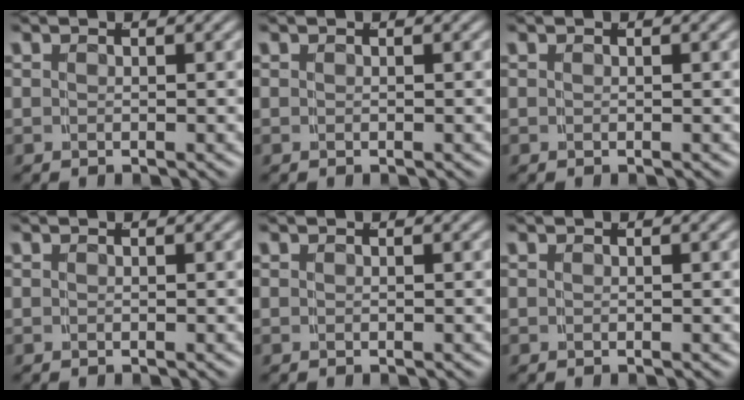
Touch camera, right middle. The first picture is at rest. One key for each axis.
{"total": 0.0}
{"total": 0.0}
{"total": 0.0}
{"total": 0.0}
{"total": 0.0}